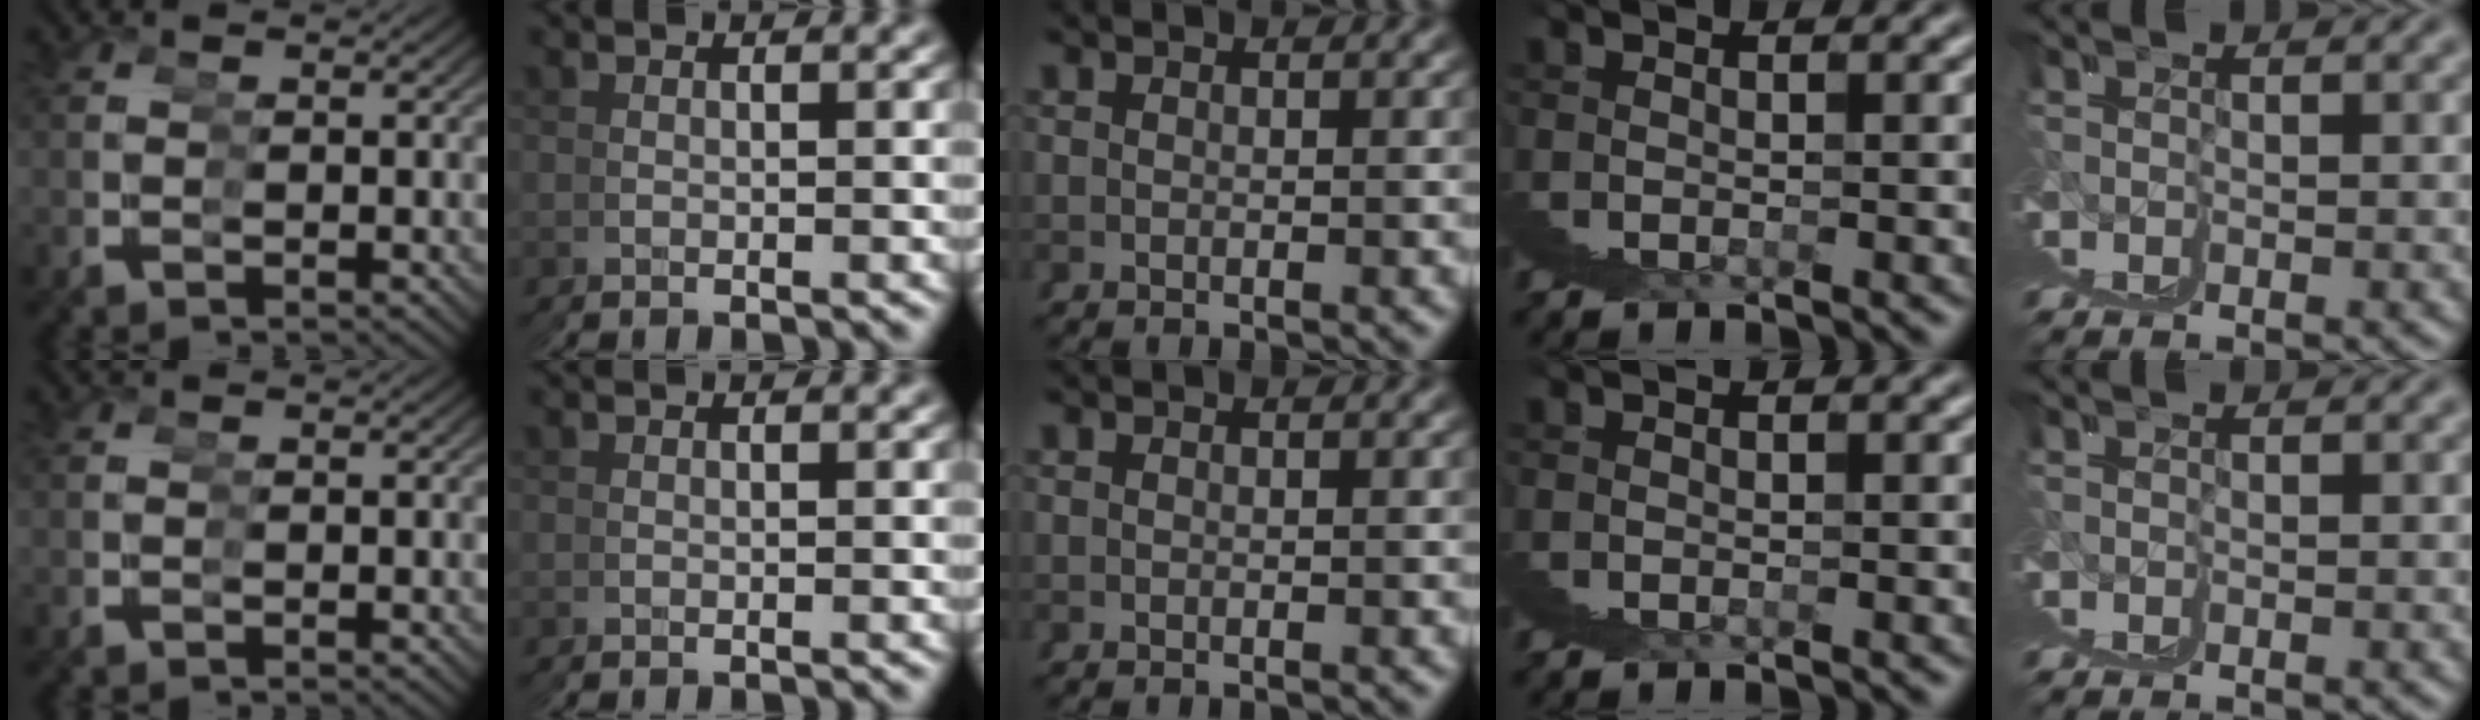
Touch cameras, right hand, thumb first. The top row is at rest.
{}